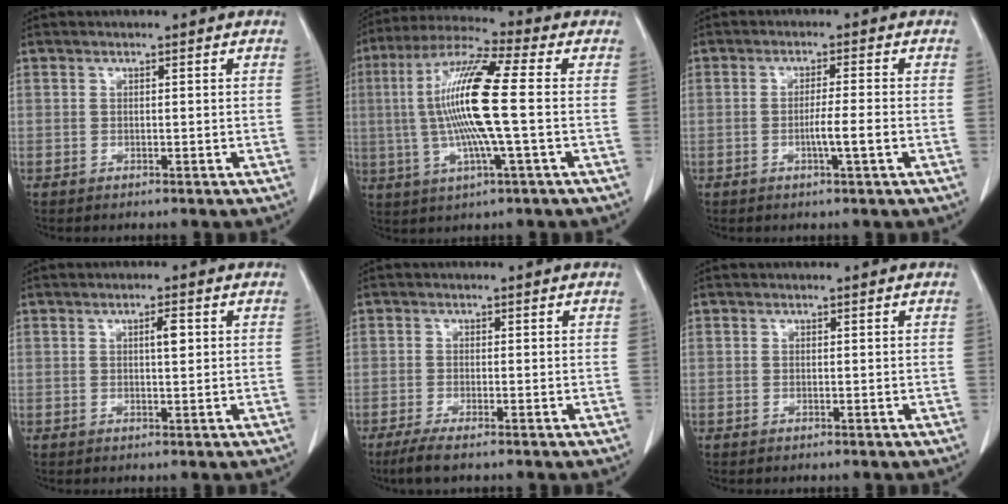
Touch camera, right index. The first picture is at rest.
{"total": 14.9, "force": [0.1, 0.3, 14.9], "torque": [-0.301, 0.007, -0.005]}
{"total": 3.7, "force": [-1.0, -0.4, 3.6], "torque": [-0.058, -0.002, -0.015]}
{"total": 2.1, "force": [0.6, 0.4, 2.0], "torque": [-0.031, 0.003, 0.012]}
{"total": 3.5, "force": [-2.6, 0.3, 2.3], "torque": [-0.045, -0.010, -0.047]}
{"total": 0.0}